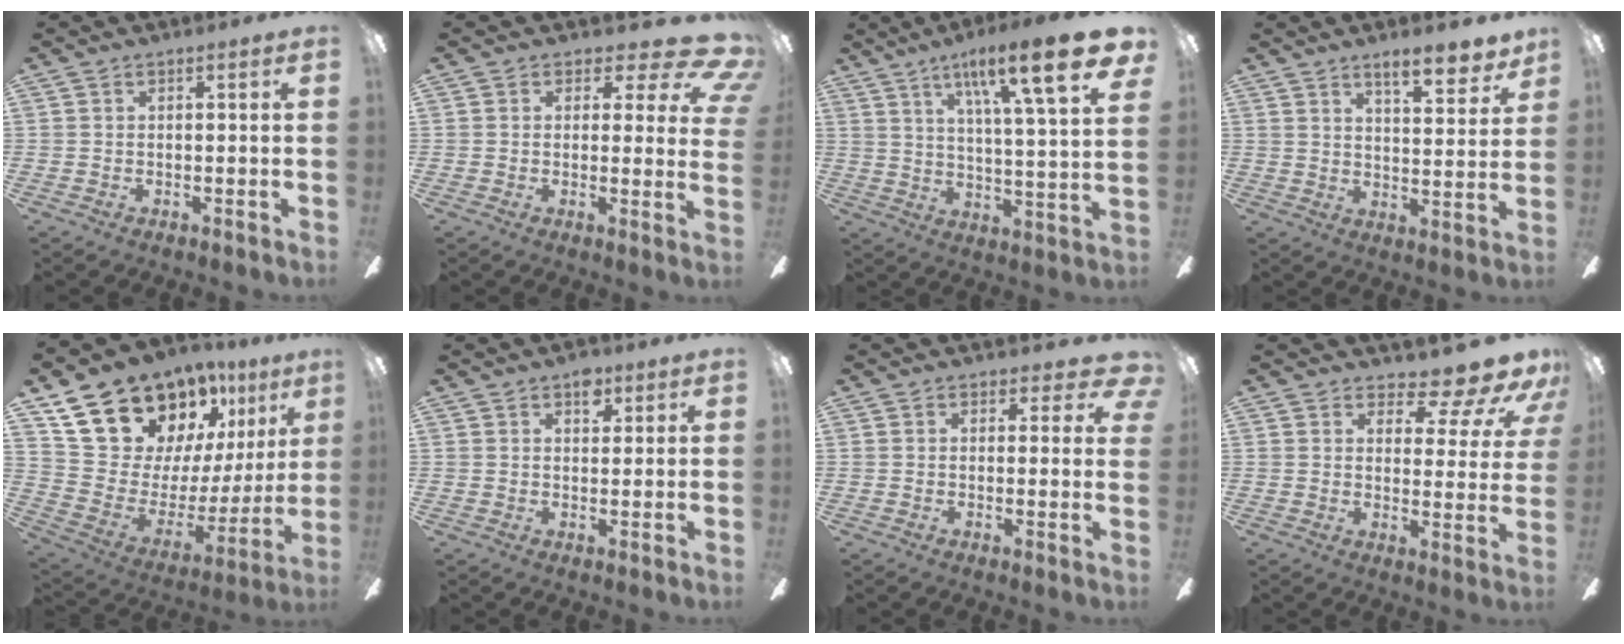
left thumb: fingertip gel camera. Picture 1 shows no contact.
{"total": 9.1, "force": [5.6, 3.7, 6.1], "torque": [-0.066, -0.046, 0.101]}
{"total": 19.6, "force": [11.8, 3.0, 15.4], "torque": [-0.240, -0.064, 0.171]}
{"total": 8.8, "force": [7.0, 2.6, 4.7], "torque": [-0.053, -0.044, 0.116]}
{"total": 21.9, "force": [16.7, 11.7, 8.2], "torque": [-0.138, -0.112, 0.325]}
{"total": 4.6, "force": [2.5, 2.9, 2.6], "torque": [-0.015, -0.009, 0.037]}
{"total": 3.5, "force": [1.9, 2.1, 2.0], "torque": [-0.016, -0.008, 0.033]}
{"total": 11.2, "force": [8.7, 4.3, 5.7], "torque": [-0.064, -0.070, 0.153]}